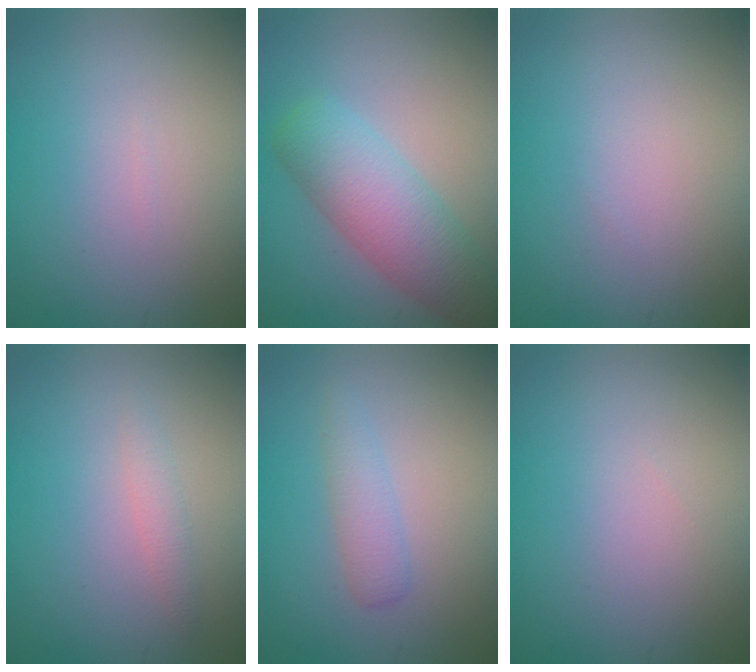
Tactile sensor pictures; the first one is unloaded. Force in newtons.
{"total": 6.2, "press": 6.2, "slide": 0.2}
{"total": 0.0}
{"total": 1.2, "press": 1.2, "slide": 0.0}
{"total": 1.8, "press": 1.8, "slide": 0.1}
{"total": 0.0}